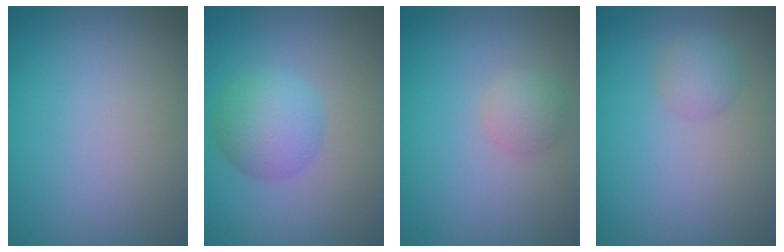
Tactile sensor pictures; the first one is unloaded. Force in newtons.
{"total": 3.9, "press": 3.9, "slide": 0.0}
{"total": 1.7, "press": 1.7, "slide": 0.1}
{"total": 1.6, "press": 1.6, "slide": 0.1}